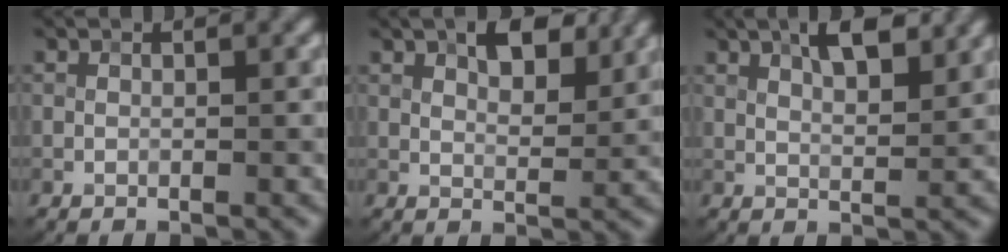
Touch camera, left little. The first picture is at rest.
{"total": 5.4, "force": [2.9, 2.2, 3.9], "torque": [-0.055, 0.008, 0.044]}
{"total": 5.2, "force": [2.8, 1.7, 4.0], "torque": [-0.059, 0.008, 0.041]}